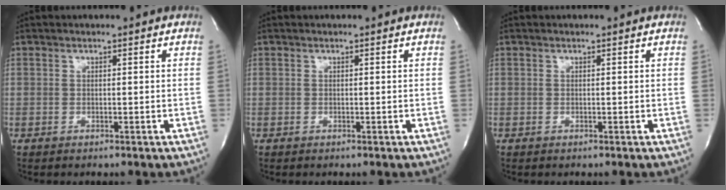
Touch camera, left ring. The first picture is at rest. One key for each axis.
{"total": 0.0}
{"total": 0.0}